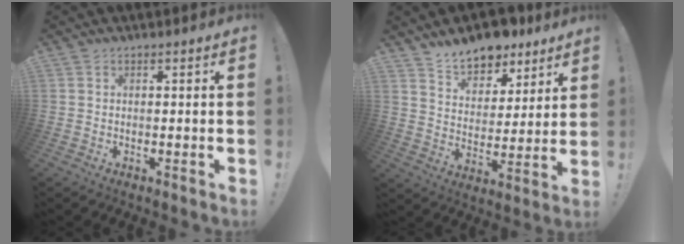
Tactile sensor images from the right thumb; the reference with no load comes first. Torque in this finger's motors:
{"motor_torque": [0.13, 0.26, 0.18, 0.17, 0.03]}